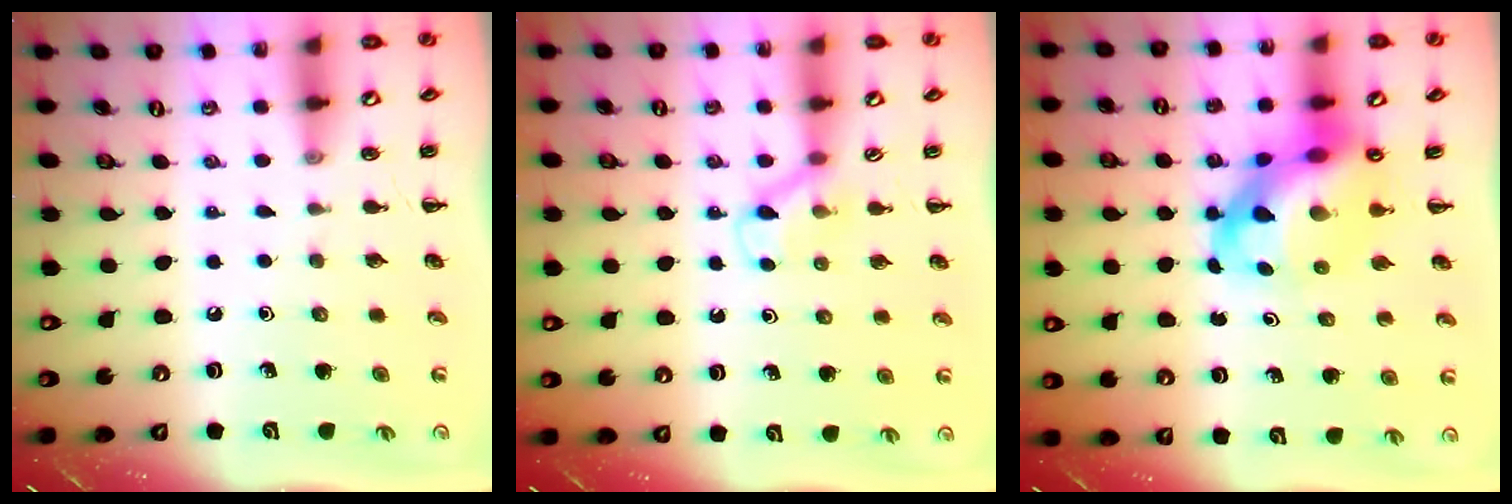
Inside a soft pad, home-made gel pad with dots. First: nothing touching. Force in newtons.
{"total": 3.8, "press": 3.6, "slide": 1.4}
{"total": 11.8, "press": 11.4, "slide": 3.1}